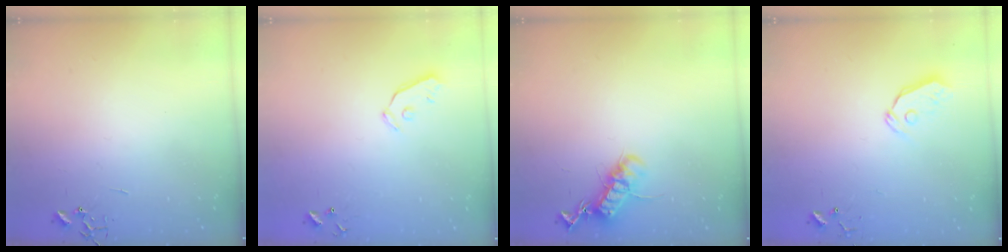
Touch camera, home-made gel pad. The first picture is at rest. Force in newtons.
{"total": 4.0, "press": 3.9, "slide": 0.7}
{"total": 12.9, "press": 12.9, "slide": 0.3}
{"total": 4.8, "press": 4.8, "slide": 0.4}